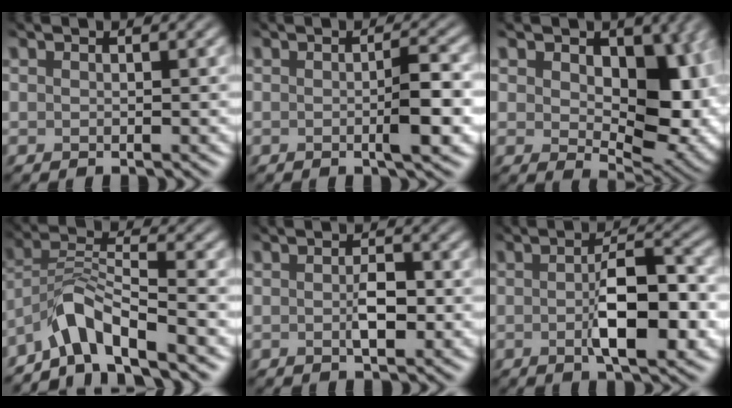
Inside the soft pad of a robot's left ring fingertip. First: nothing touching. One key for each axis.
{"total": 3.7, "fx": -0.8, "fy": 0.7, "fz": 3.6, "tx": -0.053, "ty": 0.003, "tz": -0.010}
{"total": 9.1, "fx": 1.6, "fy": 6.0, "fz": 6.7, "tx": -0.107, "ty": -0.020, "tz": 0.032}
{"total": 5.5, "fx": -4.7, "fy": 0.8, "fz": 2.7, "tx": -0.048, "ty": 0.007, "tz": -0.092}
{"total": 2.1, "fx": -0.9, "fy": 0.9, "fz": 1.7, "tx": -0.037, "ty": -0.003, "tz": -0.010}
{"total": 6.6, "fx": -1.7, "fy": 2.5, "fz": 5.9, "tx": -0.095, "ty": -0.003, "tz": -0.023}